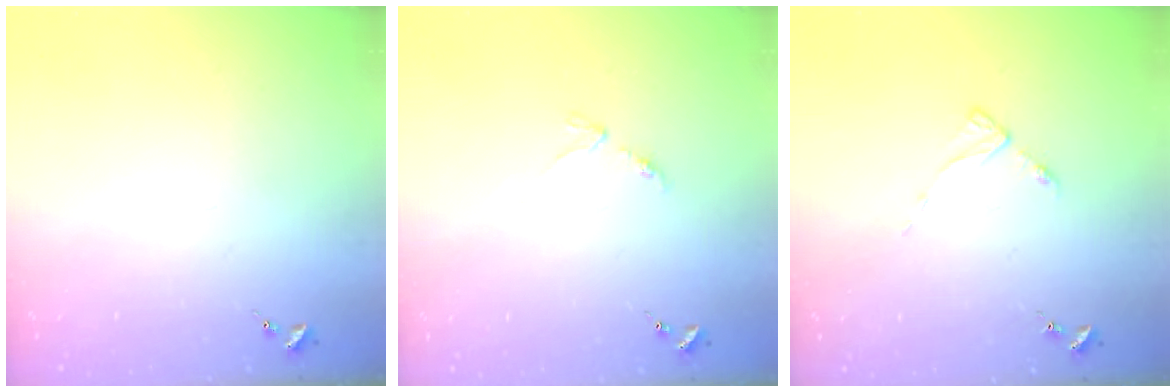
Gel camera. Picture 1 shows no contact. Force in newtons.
{"total": 2.8, "press": 2.8, "slide": 0.5}
{"total": 3.5, "press": 3.5, "slide": 0.6}